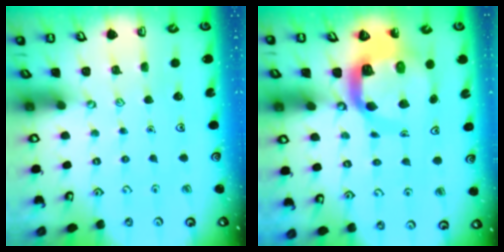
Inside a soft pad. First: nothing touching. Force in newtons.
{"total": 11.3, "press": 11.2, "slide": 1.5}